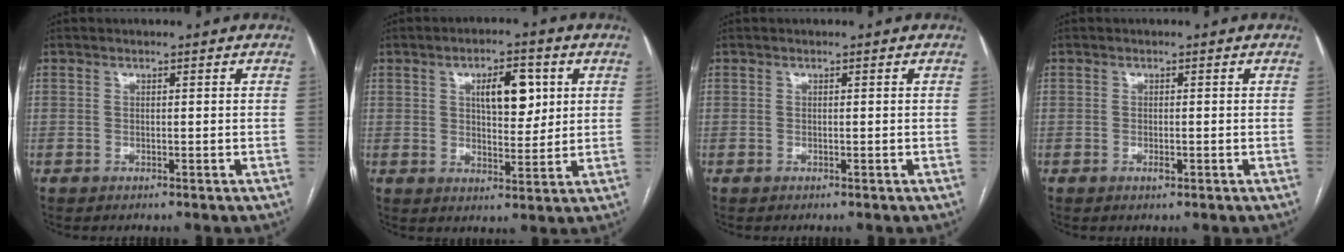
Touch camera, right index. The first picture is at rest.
{"total": 7.6, "force": [2.5, 3.3, 6.4], "torque": [-0.095, 0.007, 0.042]}
{"total": 0.0}
{"total": 1.2, "force": [-0.5, 0.4, 1.0], "torque": [-0.019, -0.001, -0.006]}